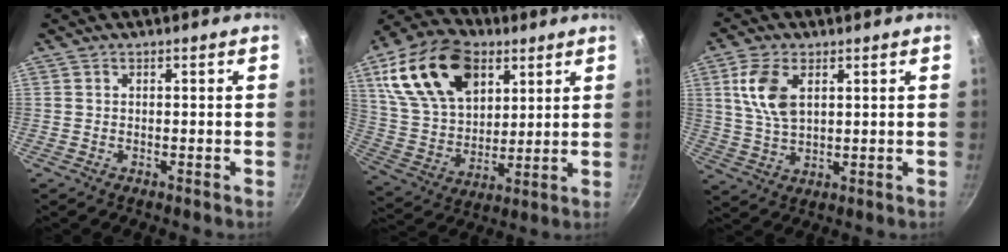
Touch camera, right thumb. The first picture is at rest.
{"total": 22.6, "force": [9.7, 14.2, 14.6], "torque": [-0.235, -0.021, 0.177]}
{"total": 8.9, "force": [3.0, 4.9, 6.8], "torque": [-0.132, -0.011, 0.060]}